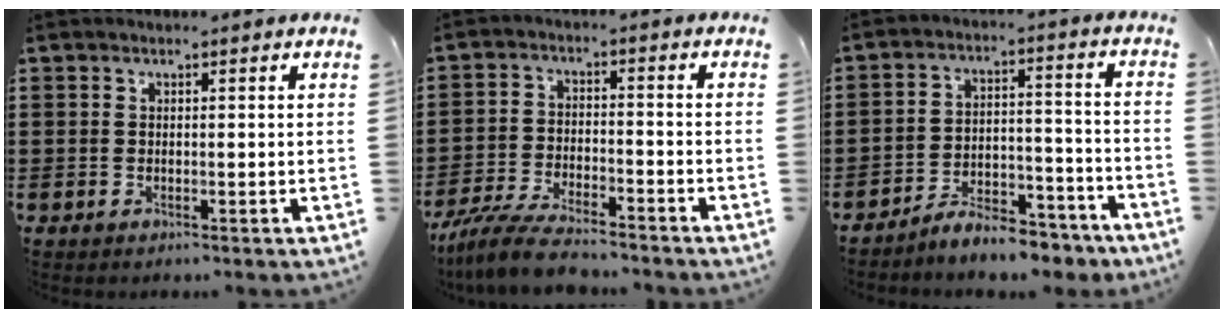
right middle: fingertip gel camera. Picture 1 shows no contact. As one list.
[{"total": 6.6, "force": [-6.0, 0.8, 2.6], "torque": [-0.060, -0.001, -0.115]}, {"total": 6.6, "force": [-6.3, 0.9, 1.6], "torque": [-0.020, 0.016, -0.118]}]